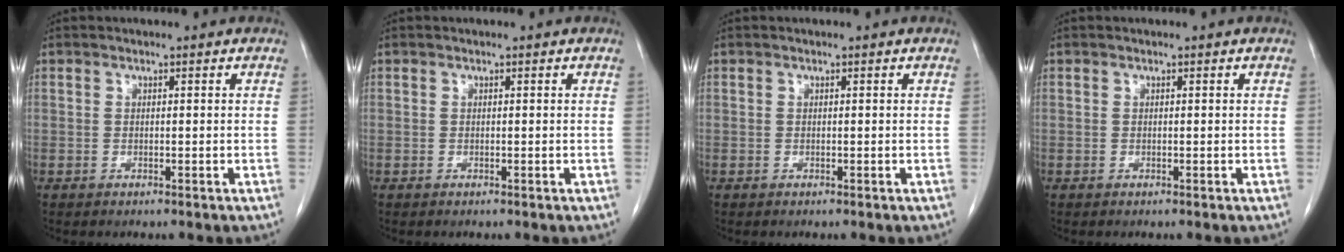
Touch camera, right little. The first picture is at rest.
{"total": 0.0}
{"total": 0.0}
{"total": 0.0}